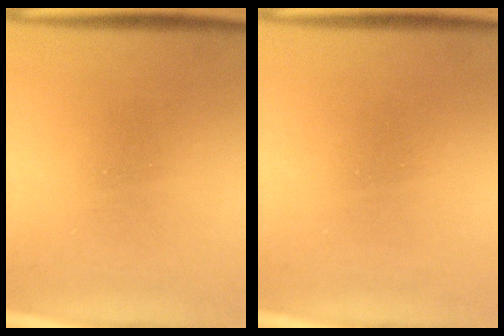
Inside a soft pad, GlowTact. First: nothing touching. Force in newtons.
{"total": 1.9}